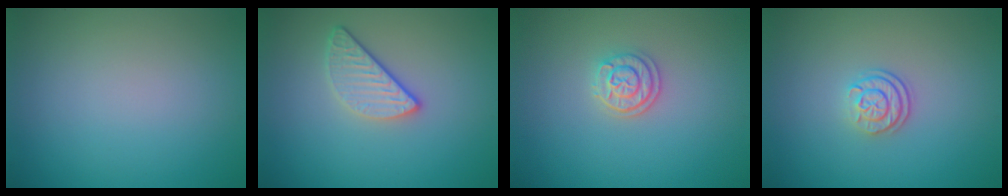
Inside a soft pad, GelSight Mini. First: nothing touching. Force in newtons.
{"total": 2.7, "press": 2.3, "slide": 1.3}
{"total": 2.2, "press": 2.1, "slide": 0.9}
{"total": 2.4, "press": 1.8, "slide": 1.5}